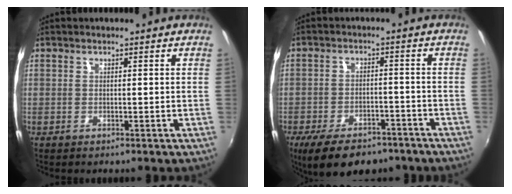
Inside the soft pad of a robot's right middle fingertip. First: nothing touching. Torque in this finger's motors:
{"motor_torque": [1.16, -0.99, 0.28, 0.10]}